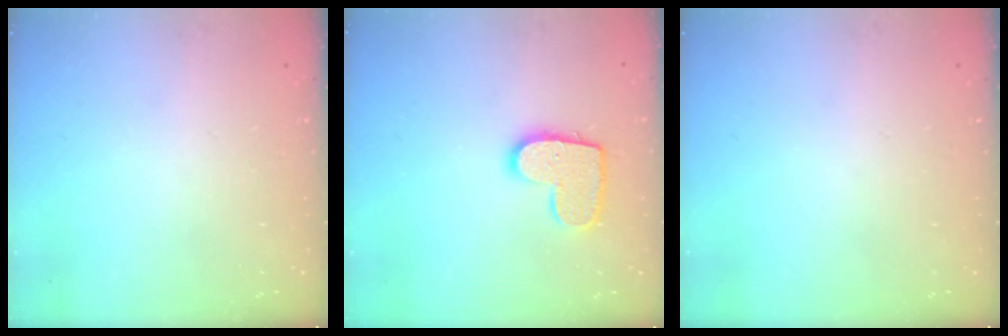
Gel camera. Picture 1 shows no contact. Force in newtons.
{"total": 12.0, "press": 12.0, "slide": 0.8}
{"total": 0.0}